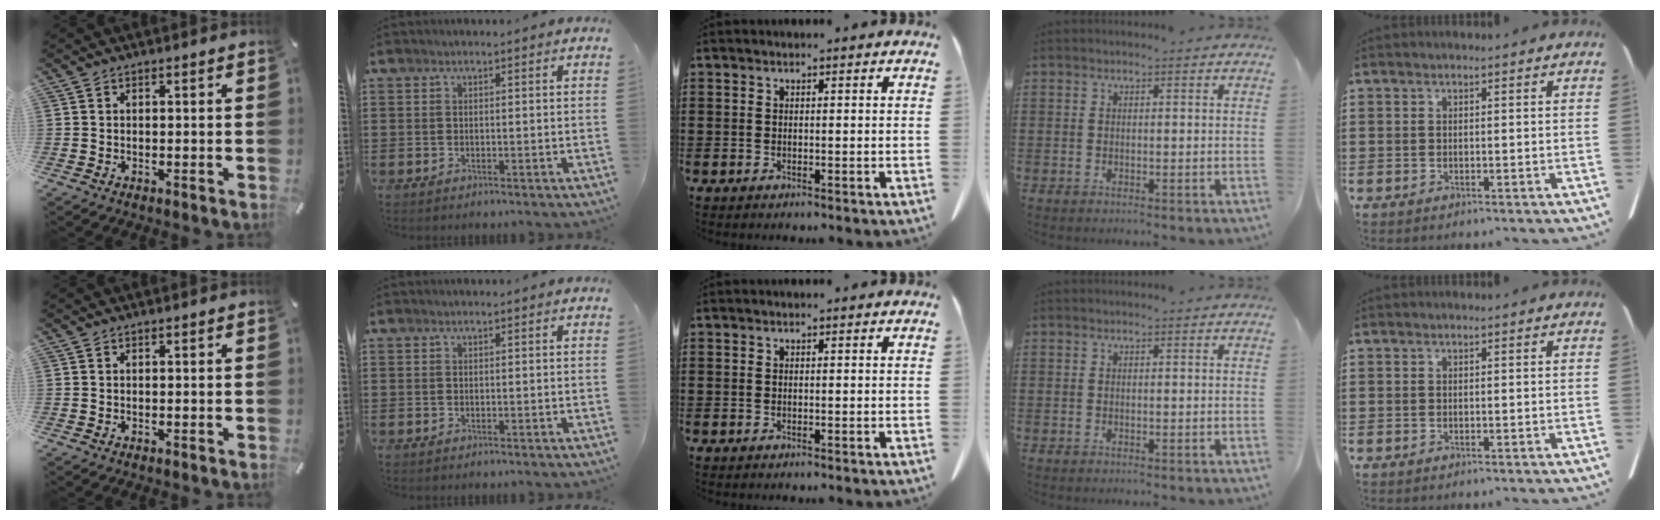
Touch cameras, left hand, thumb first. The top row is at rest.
{}